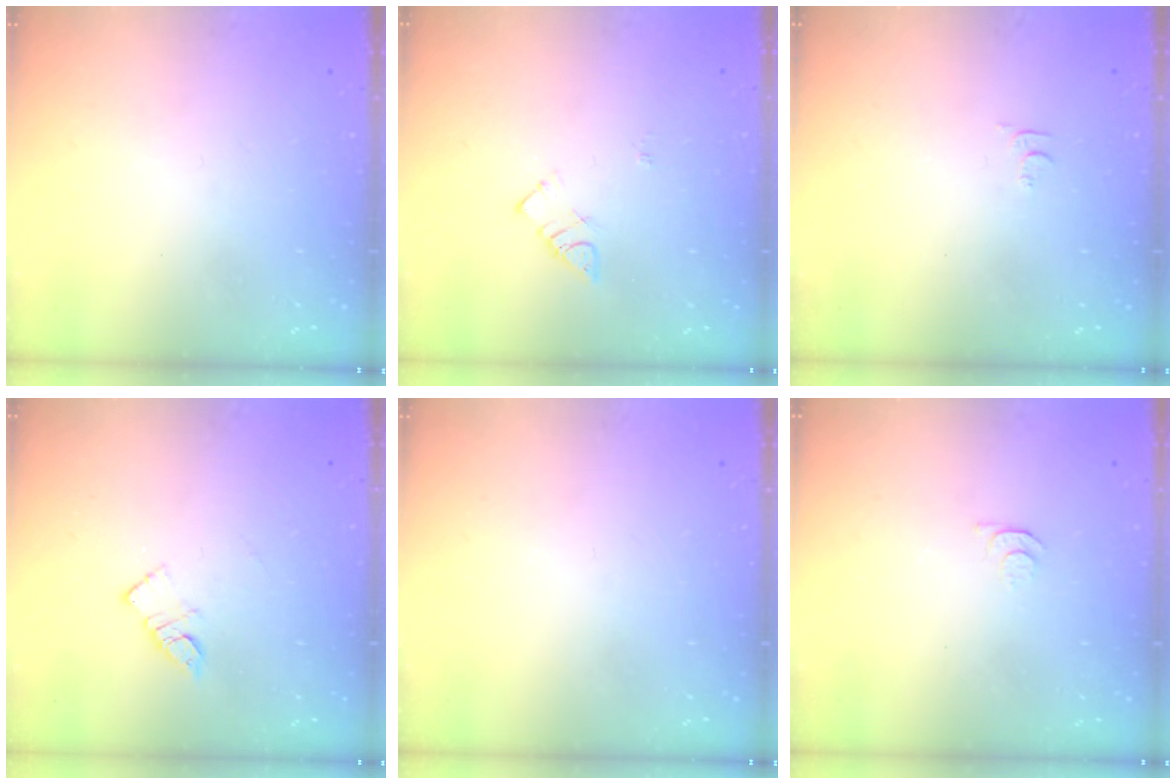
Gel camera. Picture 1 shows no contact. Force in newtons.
{"total": 4.1, "press": 4.0, "slide": 0.7}
{"total": 4.6, "press": 4.6, "slide": 0.6}
{"total": 4.9, "press": 4.9, "slide": 0.2}
{"total": 0.0}
{"total": 3.8, "press": 3.7, "slide": 0.7}